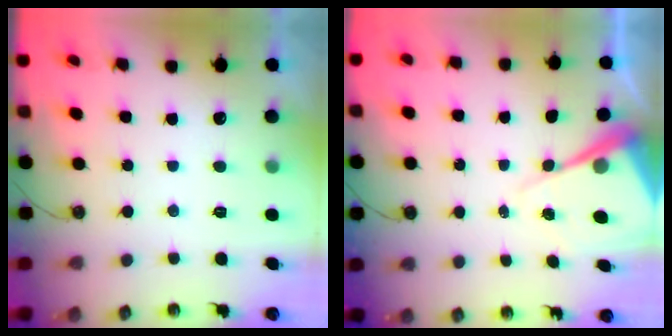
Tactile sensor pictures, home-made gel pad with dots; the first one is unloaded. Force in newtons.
{"total": 10.6, "press": 10.5, "slide": 0.8}